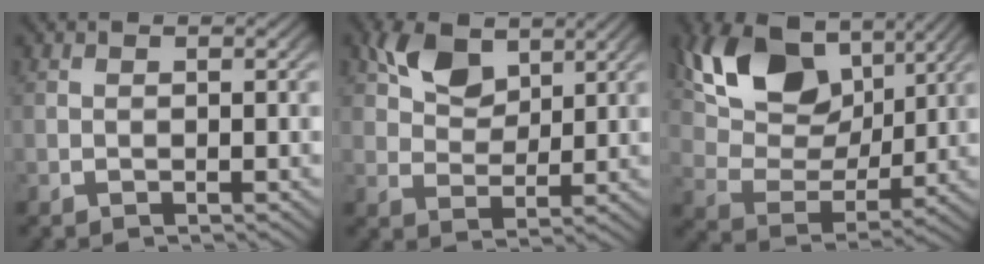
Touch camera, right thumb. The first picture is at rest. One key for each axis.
{"total": 5.0, "fx": 3.2, "fy": 2.6, "fz": 2.8, "tx": -0.059, "ty": -0.007, "tz": 0.065}
{"total": 11.5, "fx": 4.3, "fy": 7.0, "fz": 8.0, "tx": -0.166, "ty": -0.013, "tz": 0.079}